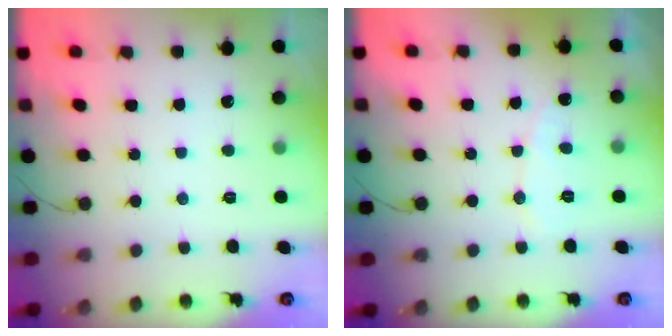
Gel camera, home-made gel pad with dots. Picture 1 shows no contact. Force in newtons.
{"total": 5.2, "press": 5.2, "slide": 0.4}